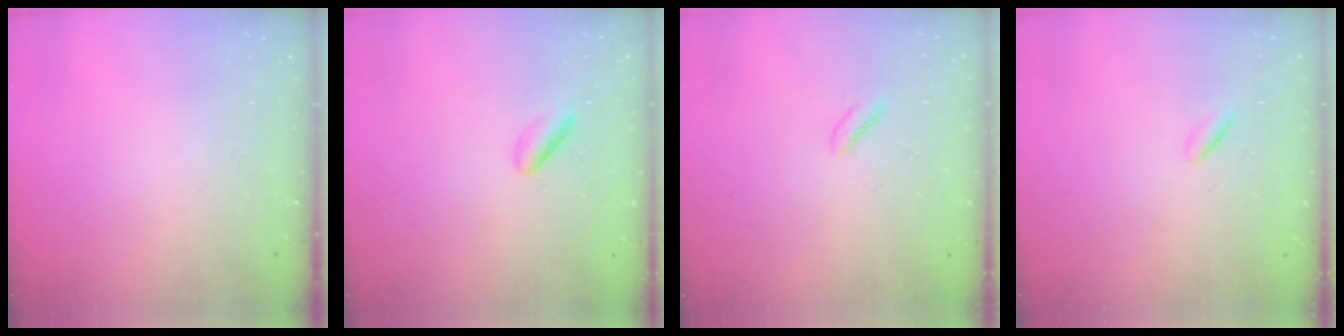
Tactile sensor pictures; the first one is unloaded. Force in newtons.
{"total": 3.0, "press": 2.7, "slide": 1.2}
{"total": 1.7, "press": 1.4, "slide": 1.0}
{"total": 0.5, "press": 0.4, "slide": 0.4}